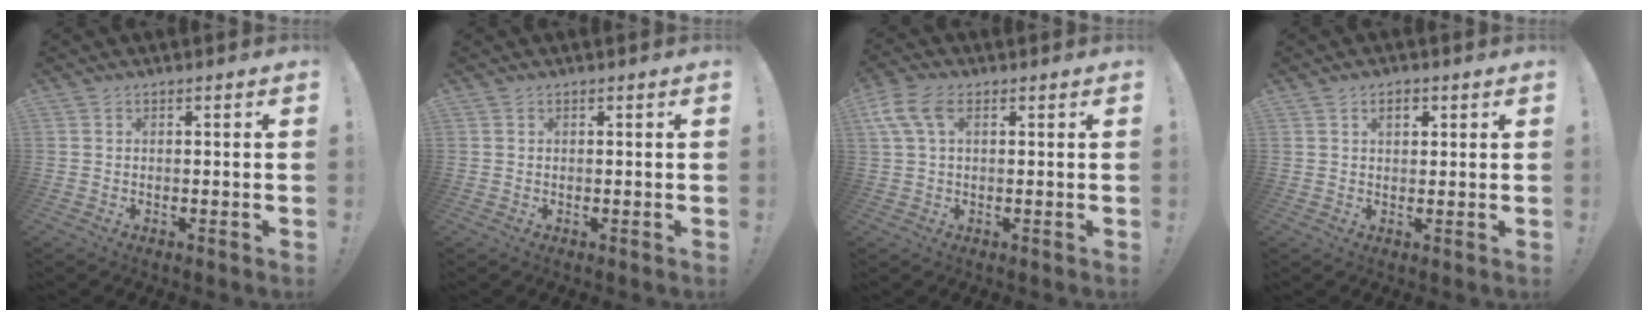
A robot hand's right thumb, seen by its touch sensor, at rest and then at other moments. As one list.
[{"total": 0.8, "force": [0.6, 0.4, -0.3], "torque": [0.005, 0.003, 0.011]}, {"total": 8.0, "force": [2.8, 4.5, 6.0], "torque": [-0.131, 0.007, 0.057]}, {"total": 3.3, "force": [1.5, 1.8, 2.3], "torque": [-0.026, -0.003, 0.021]}]